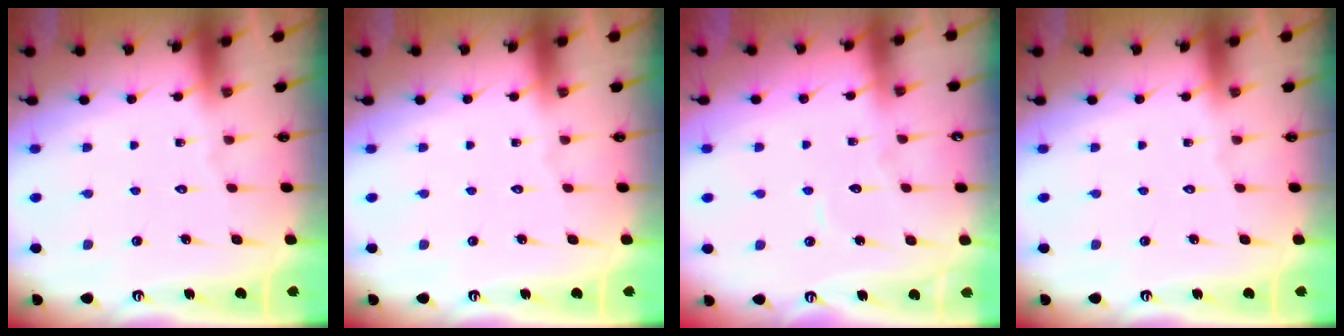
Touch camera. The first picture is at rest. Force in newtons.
{"total": 0.0}
{"total": 5.8, "press": 5.8, "slide": 0.5}
{"total": 0.0}